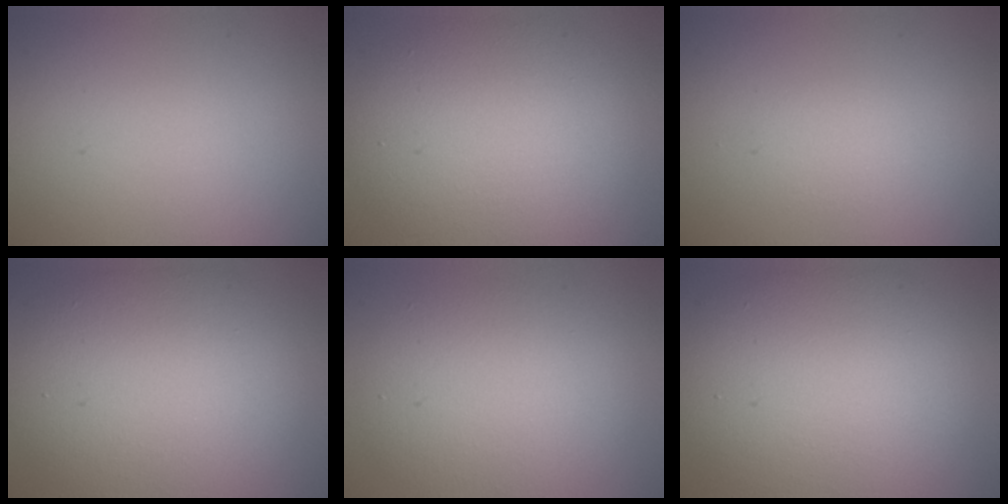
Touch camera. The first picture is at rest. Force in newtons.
{"total": 8.4, "press": 8.4, "slide": 0.7}
{"total": 0.9, "press": 0.9, "slide": 0.0}
{"total": 9.7, "press": 9.7, "slide": 0.9}
{"total": 6.1, "press": 6.1, "slide": 0.2}
{"total": 10.3, "press": 10.3, "slide": 0.4}